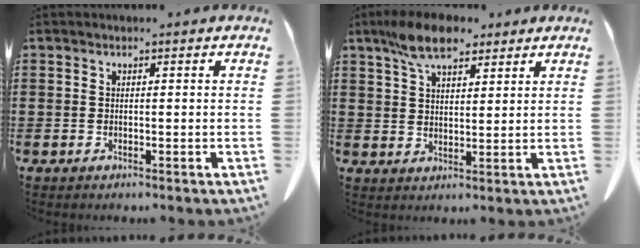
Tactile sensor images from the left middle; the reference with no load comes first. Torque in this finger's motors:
{"motor_torque": [1.49, 0.65, 0.44, 0.14]}